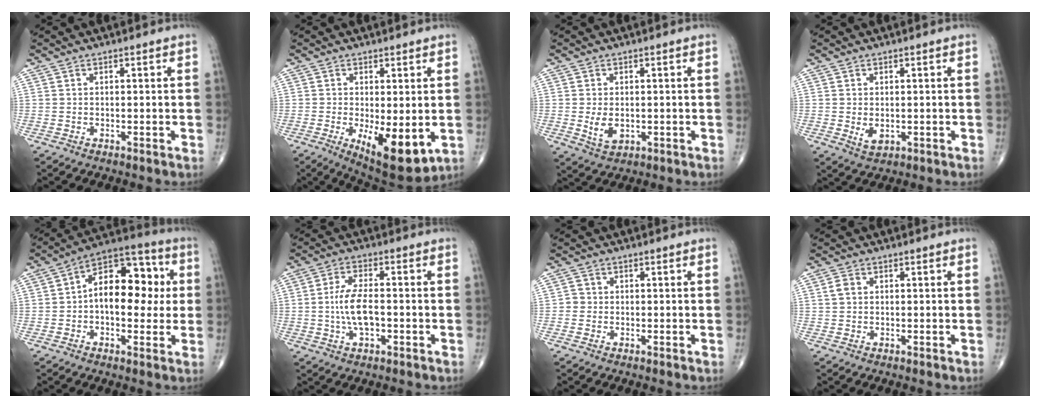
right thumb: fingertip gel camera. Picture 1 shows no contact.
{"total": 10.9, "force": [-2.4, 4.2, 9.7], "torque": [-0.141, -0.025, -0.023]}
{"total": 4.3, "force": [-0.4, 2.8, 3.2], "torque": [-0.051, -0.007, 0.002]}
{"total": 2.9, "force": [-0.2, 1.9, 2.1], "torque": [-0.031, -0.006, 0.005]}
{"total": 15.5, "force": [1.0, 9.1, 12.4], "torque": [-0.147, 0.034, 0.005]}
{"total": 7.2, "force": [-0.9, 3.2, 6.4], "torque": [-0.127, 0.010, -0.019]}
{"total": 1.3, "force": [-0.3, 1.3, 0.3], "torque": [0.005, 0.005, -0.008]}
{"total": 1.7, "force": [0.3, 1.3, 1.0], "torque": [-0.021, 0.005, 0.007]}